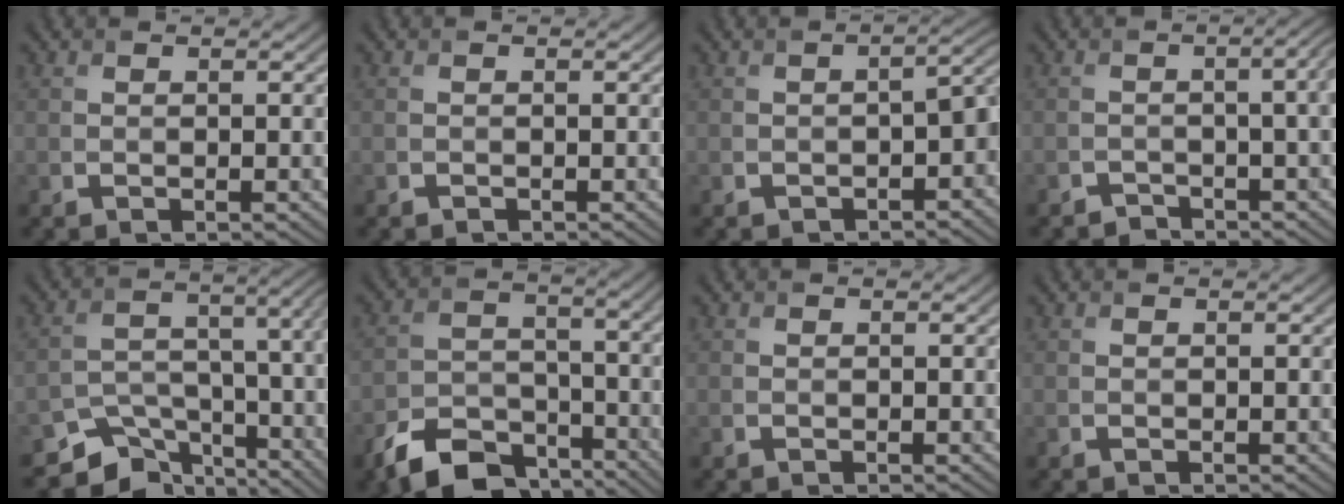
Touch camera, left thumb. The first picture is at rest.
{"total": 0.0}
{"total": 4.1, "force": [-2.0, 1.8, 3.1], "torque": [-0.031, -0.005, -0.028]}
{"total": 3.2, "force": [-2.0, 1.0, 2.4], "torque": [-0.026, 0.002, -0.040]}
{"total": 9.8, "force": [-7.1, 5.1, 4.5], "torque": [-0.077, -0.026, -0.118]}
{"total": 10.1, "force": [-7.2, 5.1, 4.8], "torque": [-0.094, -0.019, -0.132]}
{"total": 0.0}
{"total": 0.0}